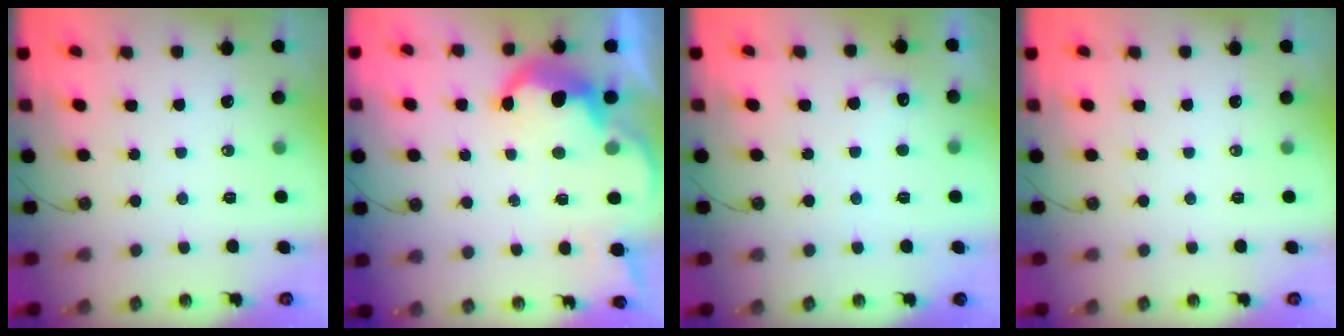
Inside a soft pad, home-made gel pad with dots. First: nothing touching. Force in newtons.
{"total": 11.3, "press": 11.2, "slide": 1.0}
{"total": 6.4, "press": 6.3, "slide": 1.2}
{"total": 0.0}